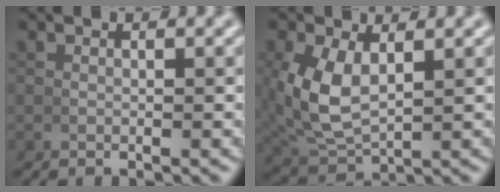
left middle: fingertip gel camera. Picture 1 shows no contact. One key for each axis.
{"total": 5.6, "fx": 0.9, "fy": 3.7, "fz": 4.1, "tx": -0.105, "ty": -0.013, "tz": 0.035}